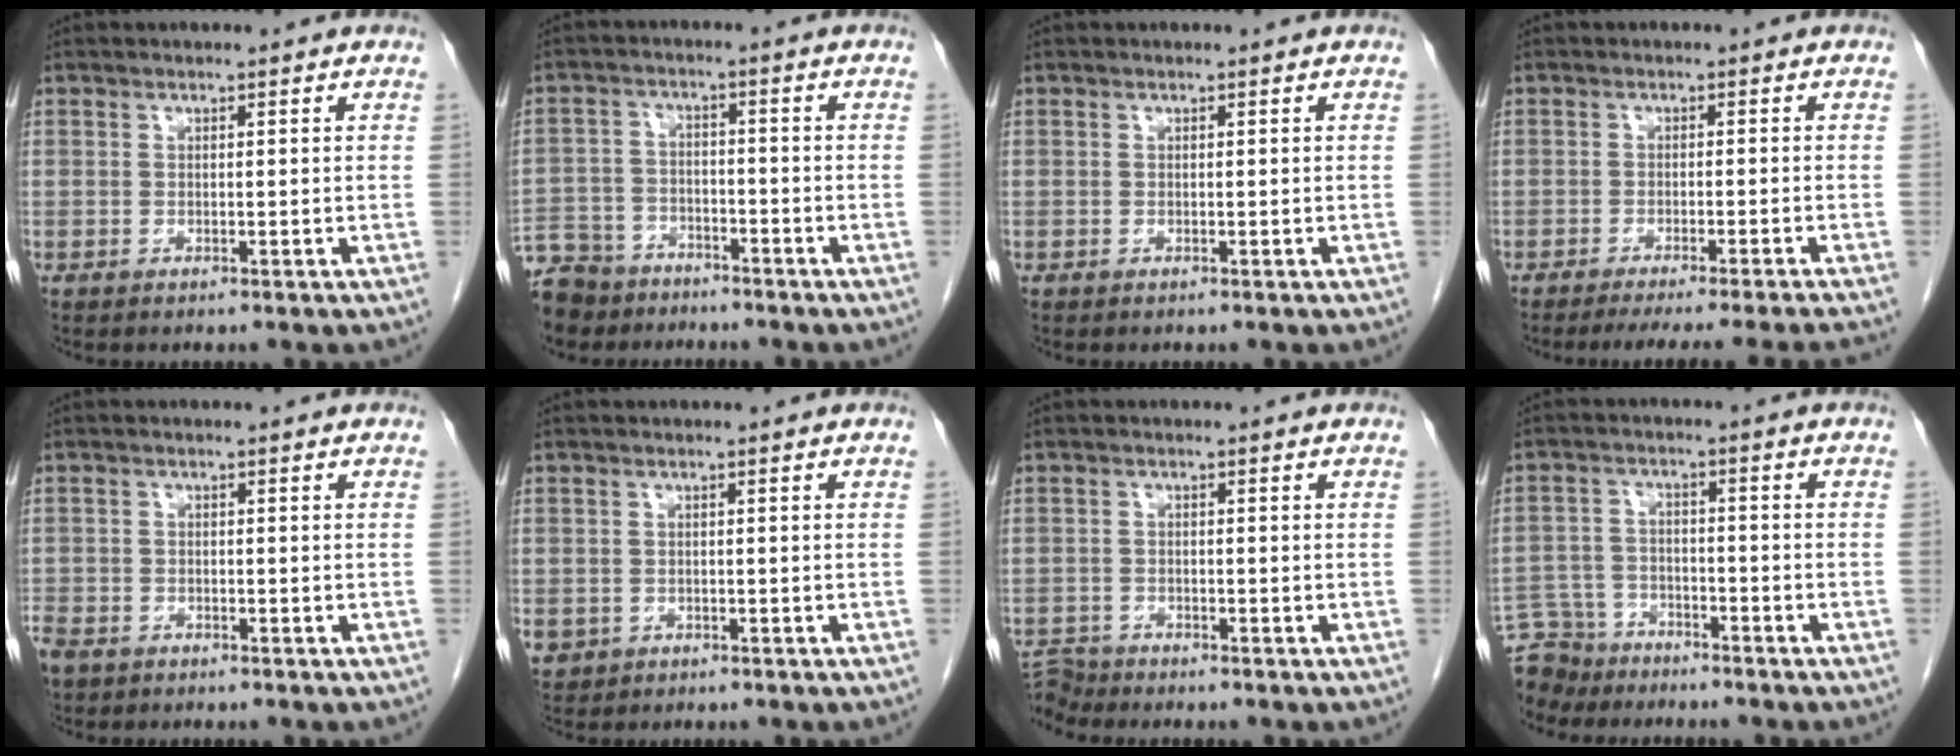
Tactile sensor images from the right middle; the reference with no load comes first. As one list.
[{"total": 12.2, "force": [-9.8, 6.7, 3.0], "torque": [-0.088, 0.001, -0.165]}, {"total": 0.0}, {"total": 11.8, "force": [-10.6, -1.9, 4.9], "torque": [-0.039, -0.025, -0.143]}, {"total": 5.1, "force": [-3.7, 3.0, 1.9], "torque": [-0.051, -0.006, -0.067]}, {"total": 3.1, "force": [-1.5, 2.7, 0.6], "torque": [-0.013, 0.001, -0.020]}, {"total": 2.1, "force": [-1.9, -0.4, -0.8], "torque": [0.020, -0.013, -0.037]}, {"total": 8.9, "force": [-8.1, 3.8, 0.6], "torque": [-0.025, 0.004, -0.144]}]